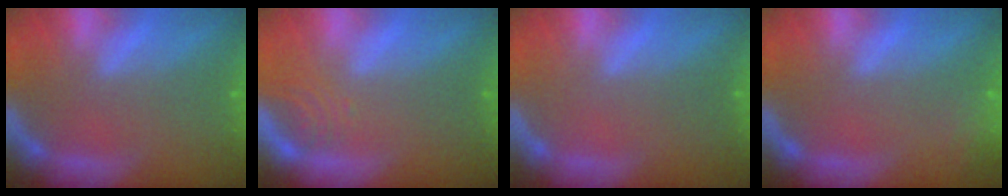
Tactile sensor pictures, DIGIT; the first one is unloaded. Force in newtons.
{"total": 2.0}
{"total": 0.0}
{"total": 3.0}